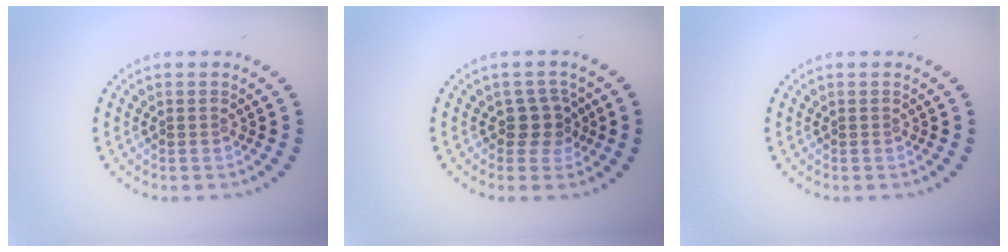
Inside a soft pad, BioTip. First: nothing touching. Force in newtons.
{"total": 2.2, "press": 1.9, "slide": 1.2}
{"total": 0.0}